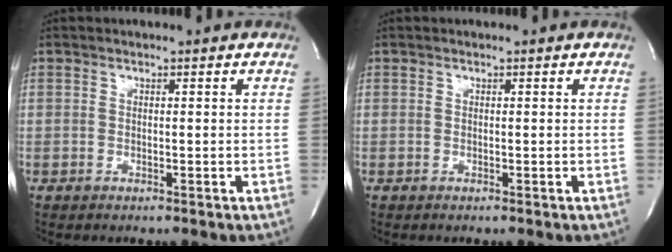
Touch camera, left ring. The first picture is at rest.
{"total": 0.0}